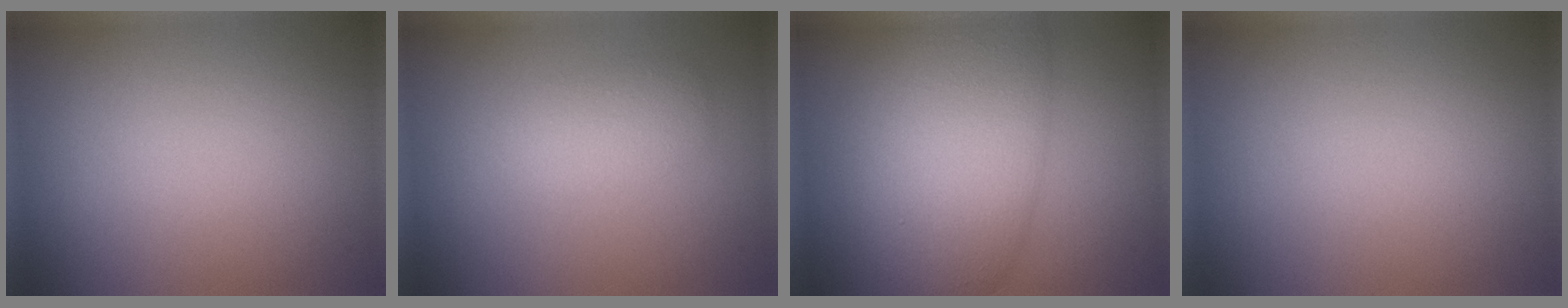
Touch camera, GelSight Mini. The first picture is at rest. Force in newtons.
{"total": 2.6, "press": 2.6, "slide": 0.3}
{"total": 9.0, "press": 9.0, "slide": 0.4}
{"total": 0.0}